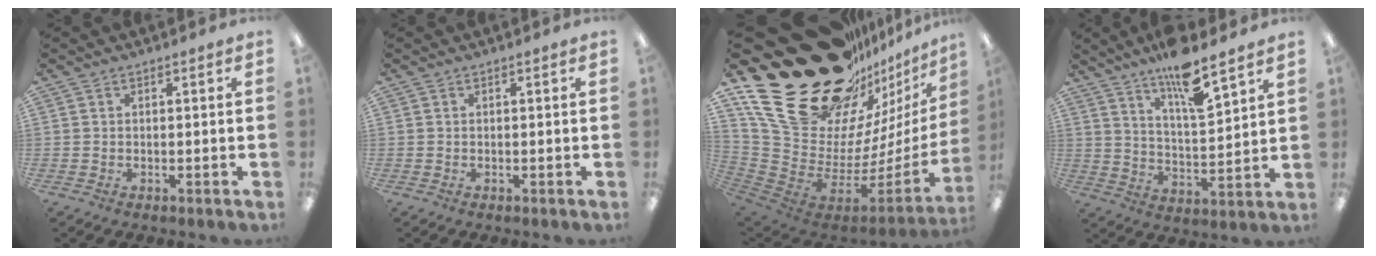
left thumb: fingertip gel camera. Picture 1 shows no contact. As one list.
[{"total": 0.0}, {"total": 37.0, "force": [22.0, 20.2, 21.8], "torque": [-0.325, -0.177, 0.462]}, {"total": 12.0, "force": [9.6, 2.1, 6.9], "torque": [-0.121, -0.059, 0.163]}]